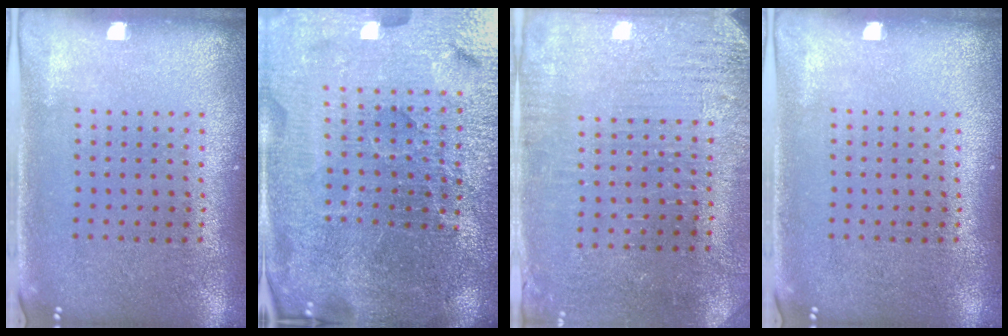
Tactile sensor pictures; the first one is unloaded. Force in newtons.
{"total": 5.8, "press": 5.3, "slide": 2.4}
{"total": 3.0, "press": 2.8, "slide": 0.8}
{"total": 0.0}